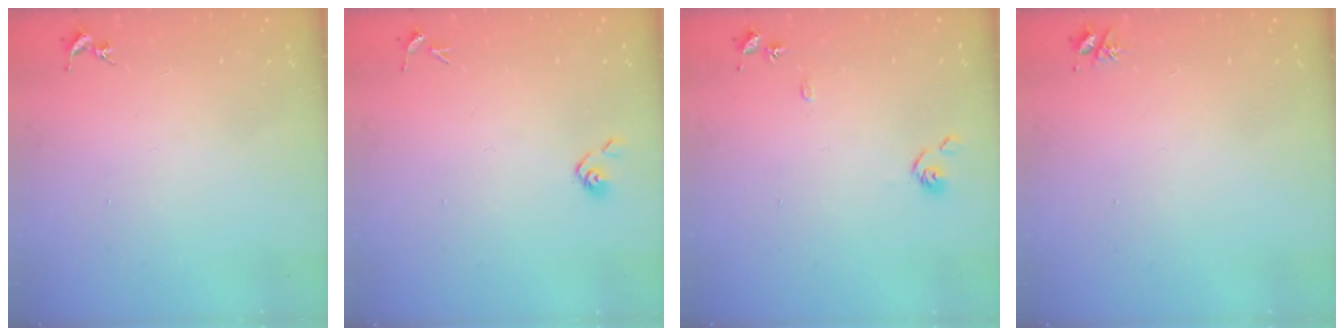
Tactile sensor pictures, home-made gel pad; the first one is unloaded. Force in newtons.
{"total": 4.3, "press": 4.2, "slide": 0.5}
{"total": 6.8, "press": 6.8, "slide": 0.6}
{"total": 3.5, "press": 3.4, "slide": 0.5}